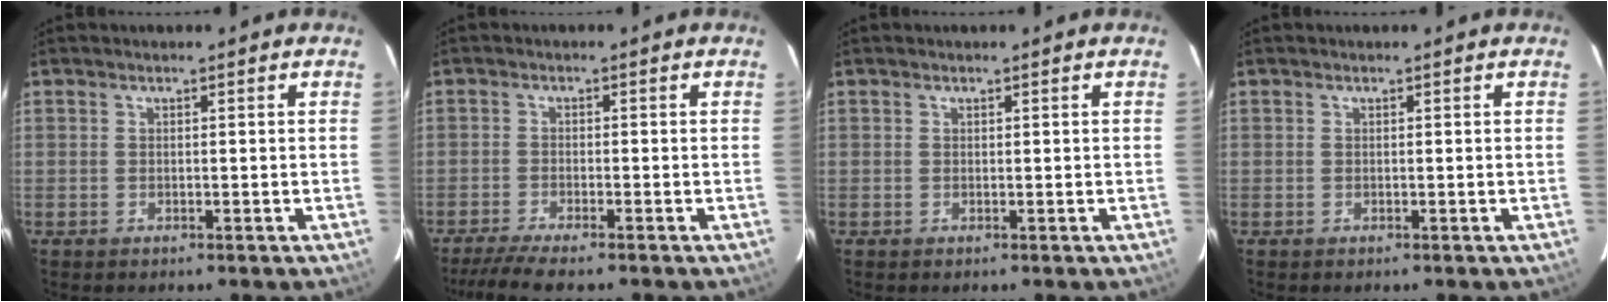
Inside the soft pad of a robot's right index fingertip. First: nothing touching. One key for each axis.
{"total": 6.3, "fx": -5.2, "fy": 0.2, "fz": 3.5, "tx": -0.058, "ty": -0.017, "tz": -0.088}
{"total": 0.0}
{"total": 0.0}